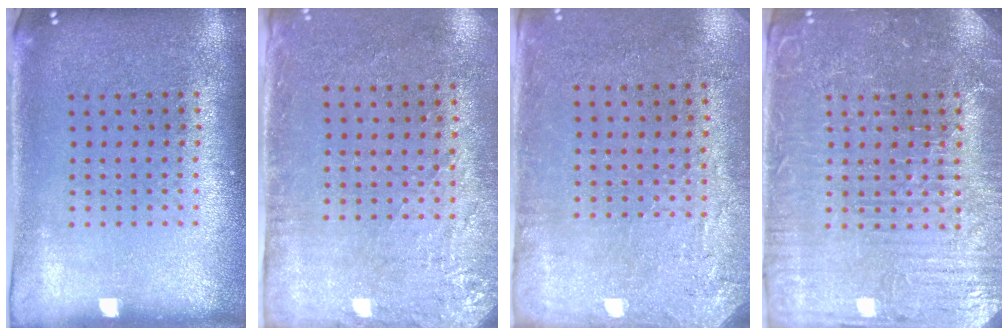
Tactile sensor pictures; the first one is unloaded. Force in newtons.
{"total": 2.8, "press": 2.3, "slide": 1.6}
{"total": 2.8, "press": 2.3, "slide": 1.6}
{"total": 4.3, "press": 4.1, "slide": 1.2}